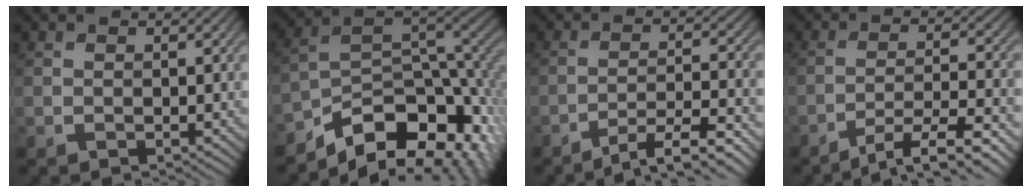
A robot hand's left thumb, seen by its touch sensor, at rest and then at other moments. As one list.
[{"total": 13.5, "force": [-8.7, 6.5, 8.0], "torque": [-0.149, -0.030, -0.129]}, {"total": 6.6, "force": [-4.8, 0.9, 4.3], "torque": [-0.083, 0.011, -0.081]}, {"total": 8.4, "force": [-6.1, 1.4, 5.6], "torque": [-0.108, 0.008, -0.098]}]